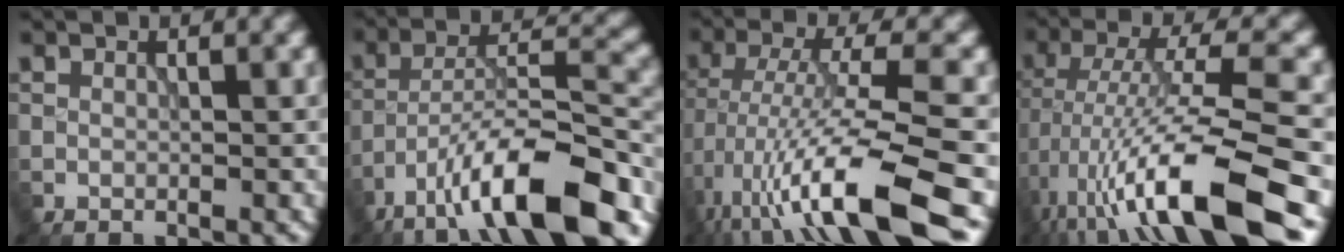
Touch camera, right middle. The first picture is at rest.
{"total": 13.1, "force": [-8.5, 3.6, 9.3], "torque": [-0.145, 0.014, -0.152]}
{"total": 11.3, "force": [-5.3, 2.5, 9.7], "torque": [-0.180, 0.003, -0.090]}
{"total": 12.3, "force": [-5.0, 2.8, 10.9], "torque": [-0.196, 0.010, -0.083]}